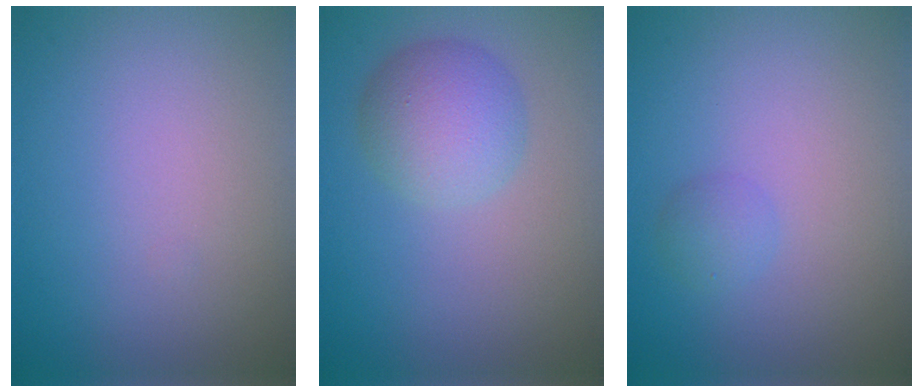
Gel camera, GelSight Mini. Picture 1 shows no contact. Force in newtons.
{"total": 4.4, "press": 4.4, "slide": 0.0}
{"total": 1.2, "press": 1.2, "slide": 0.1}